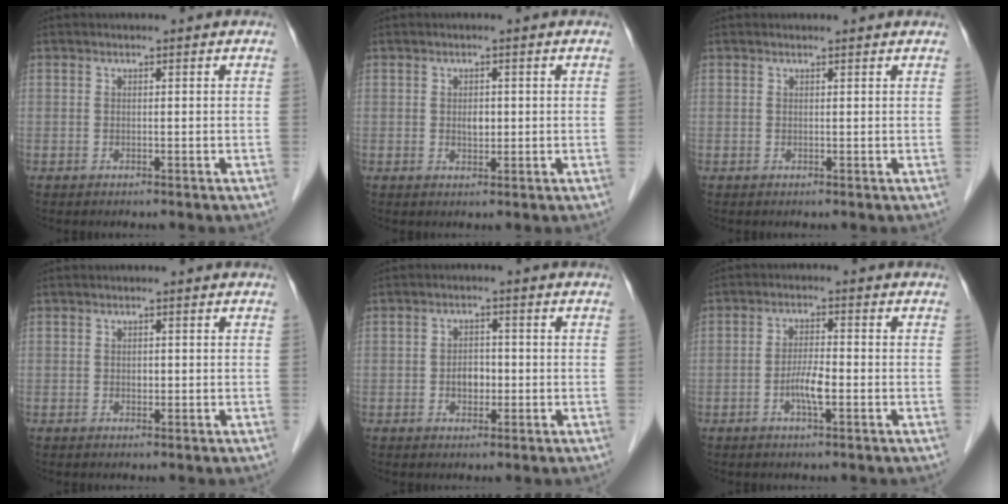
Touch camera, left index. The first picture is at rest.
{"total": 1.6, "force": [0.0, 1.0, 1.3], "torque": [-0.021, -0.002, 0.003]}
{"total": 1.2, "force": [1.2, 0.0, 0.2], "torque": [-0.013, 0.006, 0.013]}
{"total": 0.8, "force": [-0.1, 0.5, 0.6], "torque": [-0.010, -0.001, -0.002]}
{"total": 3.0, "force": [-0.8, 2.0, 2.1], "torque": [-0.033, 0.006, -0.010]}
{"total": 3.9, "force": [-1.5, 0.6, 3.6], "torque": [-0.071, -0.002, -0.029]}